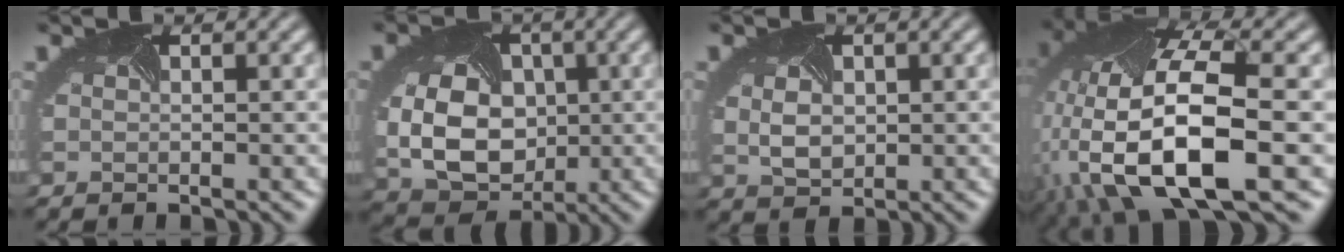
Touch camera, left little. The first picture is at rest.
{"total": 10.4, "force": [-0.5, 8.0, 6.6], "torque": [-0.124, -0.021, -0.003]}
{"total": 2.4, "force": [0.3, 1.9, 1.5], "torque": [-0.038, -0.007, 0.014]}
{"total": 15.3, "force": [-3.5, 7.3, 13.0], "torque": [-0.274, -0.027, -0.050]}